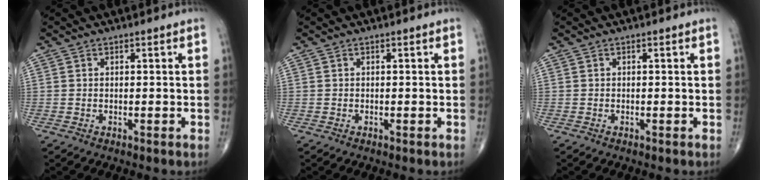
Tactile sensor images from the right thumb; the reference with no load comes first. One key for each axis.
{"total": 0.0}
{"total": 0.0}